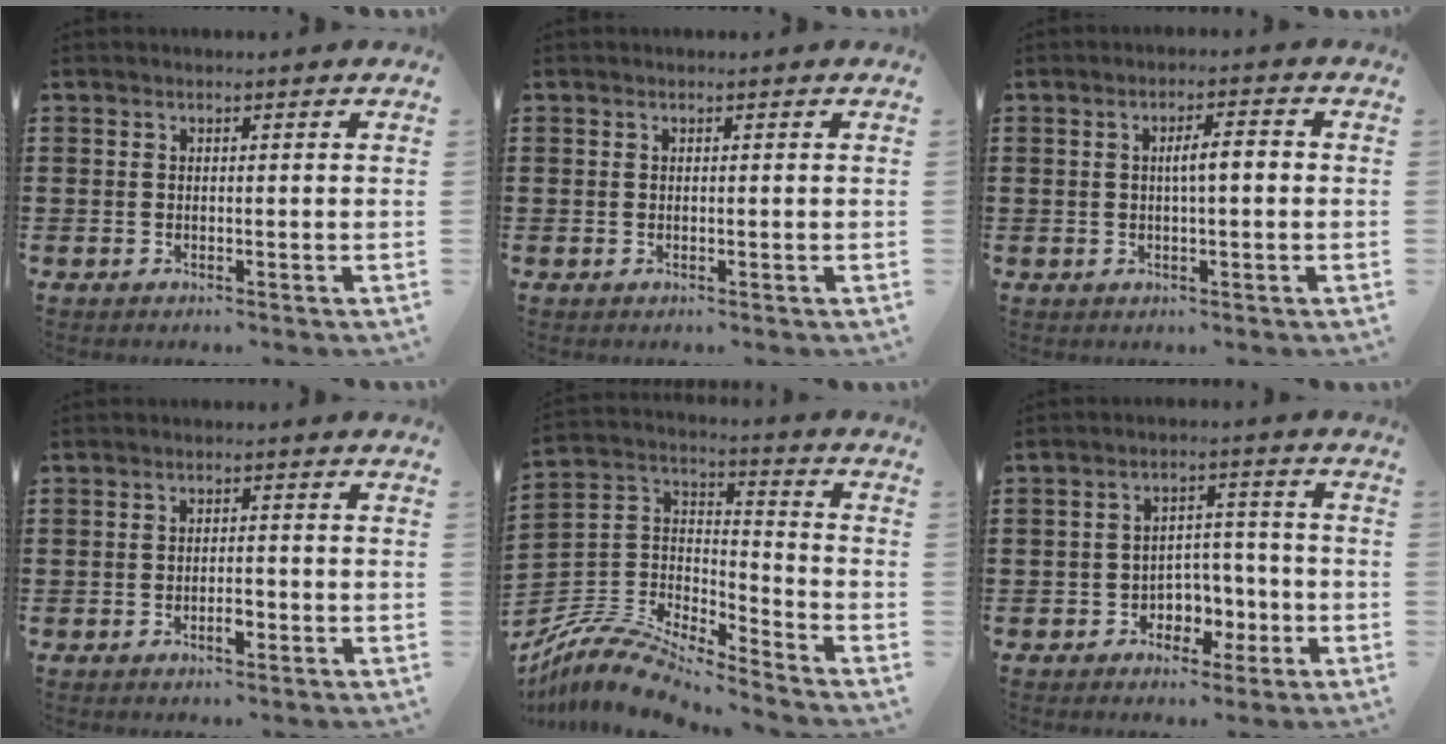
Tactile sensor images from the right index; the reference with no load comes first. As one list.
[{"total": 0.0}, {"total": 3.4, "force": [0.0, 0.7, 3.3], "torque": [-0.060, 0.003, -0.003]}, {"total": 2.5, "force": [-1.2, 0.8, 2.1], "torque": [-0.039, 0.001, -0.021]}, {"total": 9.4, "force": [-8.8, 1.6, 2.9], "torque": [-0.074, 0.008, -0.182]}, {"total": 5.0, "force": [-2.3, 4.0, 2.1], "torque": [-0.034, 0.011, -0.043]}]